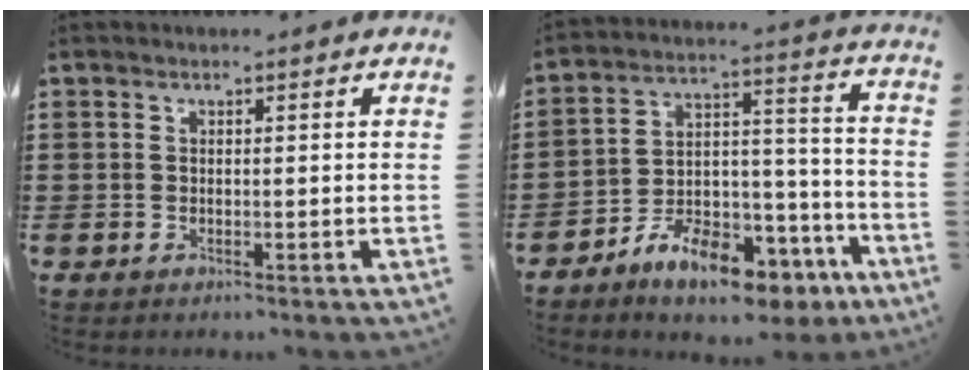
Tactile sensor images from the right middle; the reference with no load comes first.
{"total": 10.4, "force": [-8.4, 4.0, 4.7], "torque": [-0.081, 0.037, -0.155]}